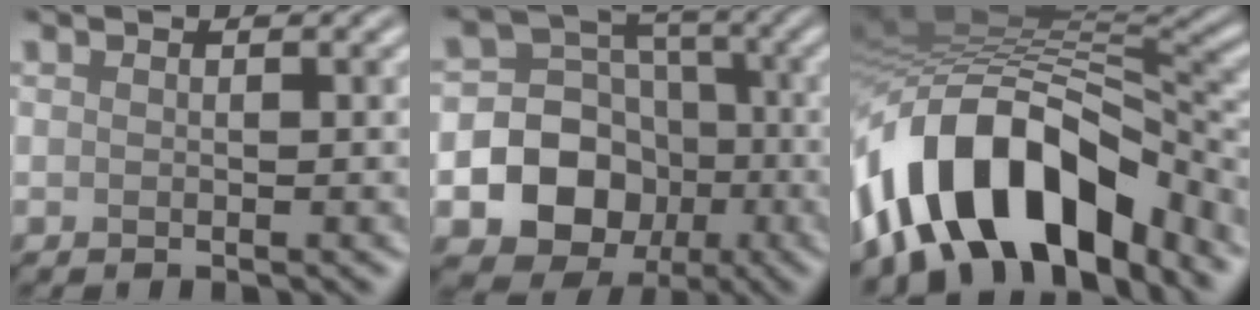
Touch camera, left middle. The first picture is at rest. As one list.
[{"total": 12.7, "force": [-4.0, 11.4, 4.1], "torque": [-0.074, -0.024, -0.084]}, {"total": 14.3, "force": [-7.5, 7.2, 9.9], "torque": [-0.162, 0.012, -0.141]}]